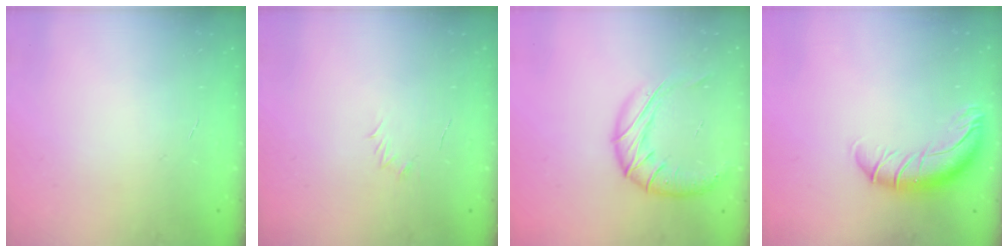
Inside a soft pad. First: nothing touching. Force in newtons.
{"total": 2.5, "press": 2.4, "slide": 0.7}
{"total": 13.6, "press": 13.5, "slide": 1.5}
{"total": 11.6, "press": 11.2, "slide": 3.0}